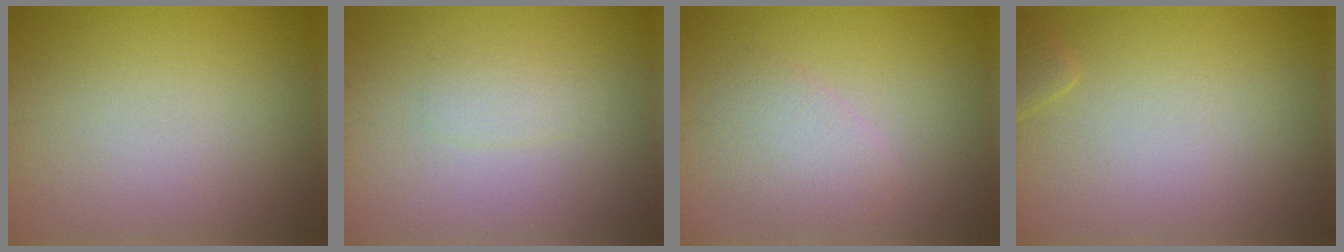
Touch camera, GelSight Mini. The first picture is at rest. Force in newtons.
{"total": 1.1, "press": 1.1, "slide": 0.1}
{"total": 2.6, "press": 2.6, "slide": 0.2}
{"total": 0.9, "press": 0.9, "slide": 0.1}